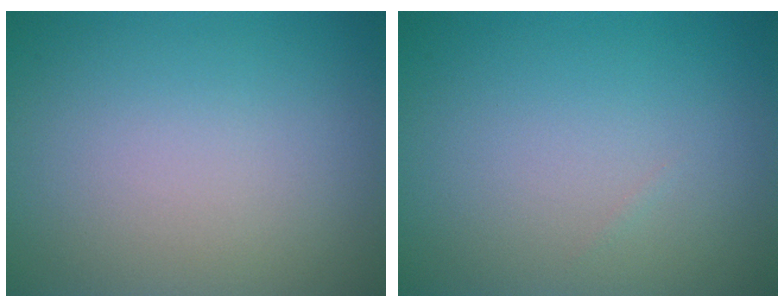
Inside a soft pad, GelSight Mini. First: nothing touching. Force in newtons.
{"total": 0.0}